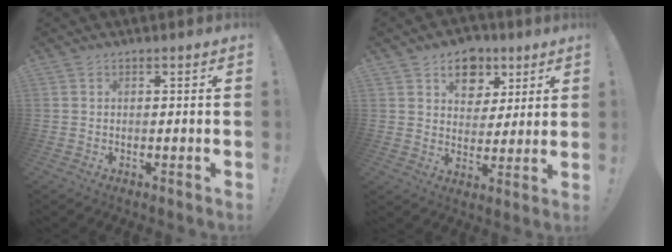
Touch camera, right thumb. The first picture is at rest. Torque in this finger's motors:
{"motor_torque": [0.60, 1.86, 0.15, -0.06, -0.02]}